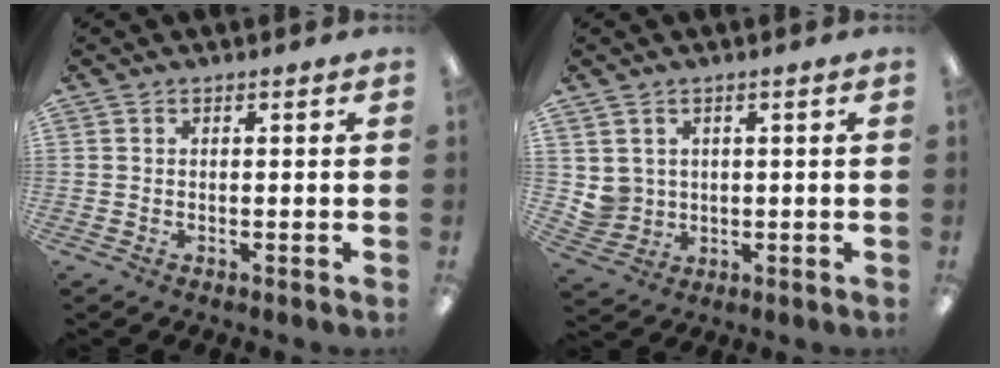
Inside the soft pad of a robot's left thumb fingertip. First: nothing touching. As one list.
[{"total": 4.4, "force": [1.9, 4.0, -0.1], "torque": [-0.010, -0.006, 0.038]}]